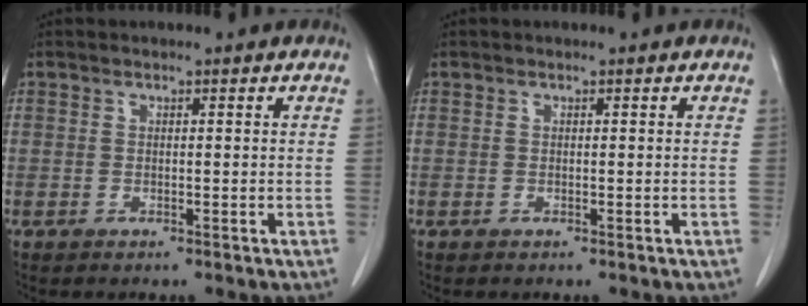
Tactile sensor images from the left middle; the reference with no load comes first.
{"total": 0.0}